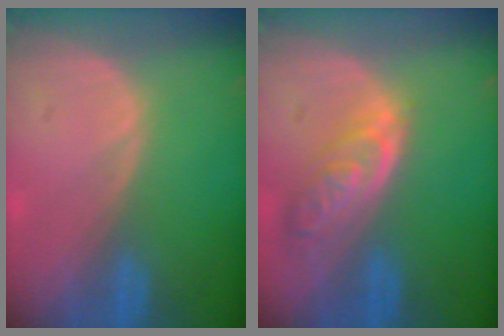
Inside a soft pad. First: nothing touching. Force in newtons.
{"total": 6.2, "press": 5.7, "slide": 2.6}